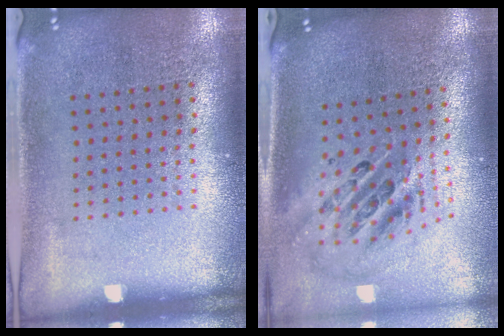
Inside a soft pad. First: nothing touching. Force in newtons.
{"total": 2.5, "press": 1.7, "slide": 1.8}